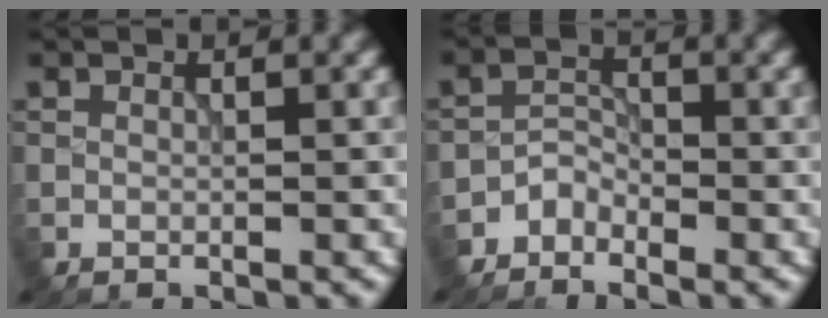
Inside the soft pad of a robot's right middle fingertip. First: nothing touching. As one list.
[{"total": 1.8, "force": [-1.6, 0.9, 0.2], "torque": [0.003, 0.009, -0.034]}]